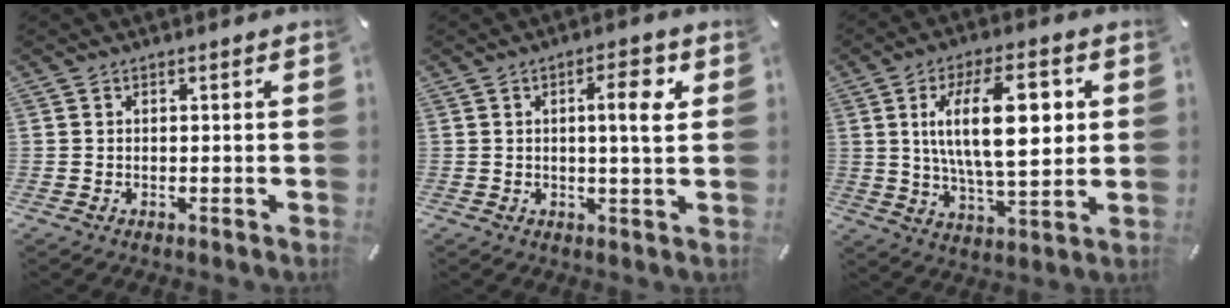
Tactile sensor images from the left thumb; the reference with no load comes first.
{"total": 7.3, "force": [1.9, 1.5, 6.9], "torque": [-0.105, -0.011, 0.022]}
{"total": 18.5, "force": [4.2, 7.9, 16.2], "torque": [-0.281, -0.003, 0.056]}